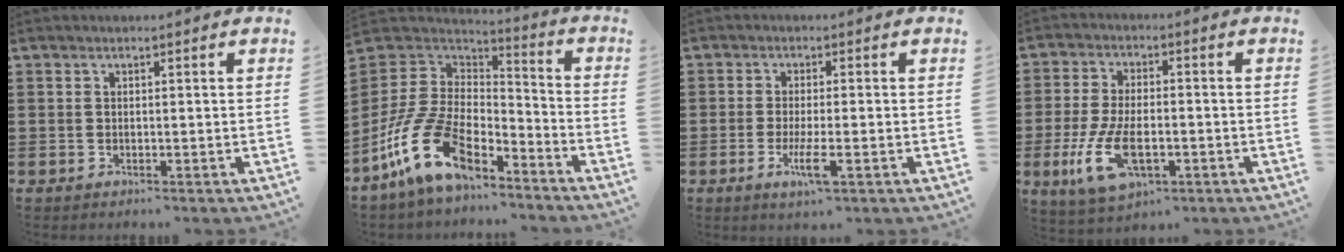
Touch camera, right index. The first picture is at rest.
{"total": 15.2, "force": [-9.5, 6.9, 9.6], "torque": [-0.225, 0.019, -0.182]}
{"total": 4.8, "force": [-1.9, 0.8, 4.4], "torque": [-0.091, -0.014, -0.037]}
{"total": 9.3, "force": [-2.9, 4.5, 7.6], "torque": [-0.178, -0.012, -0.056]}